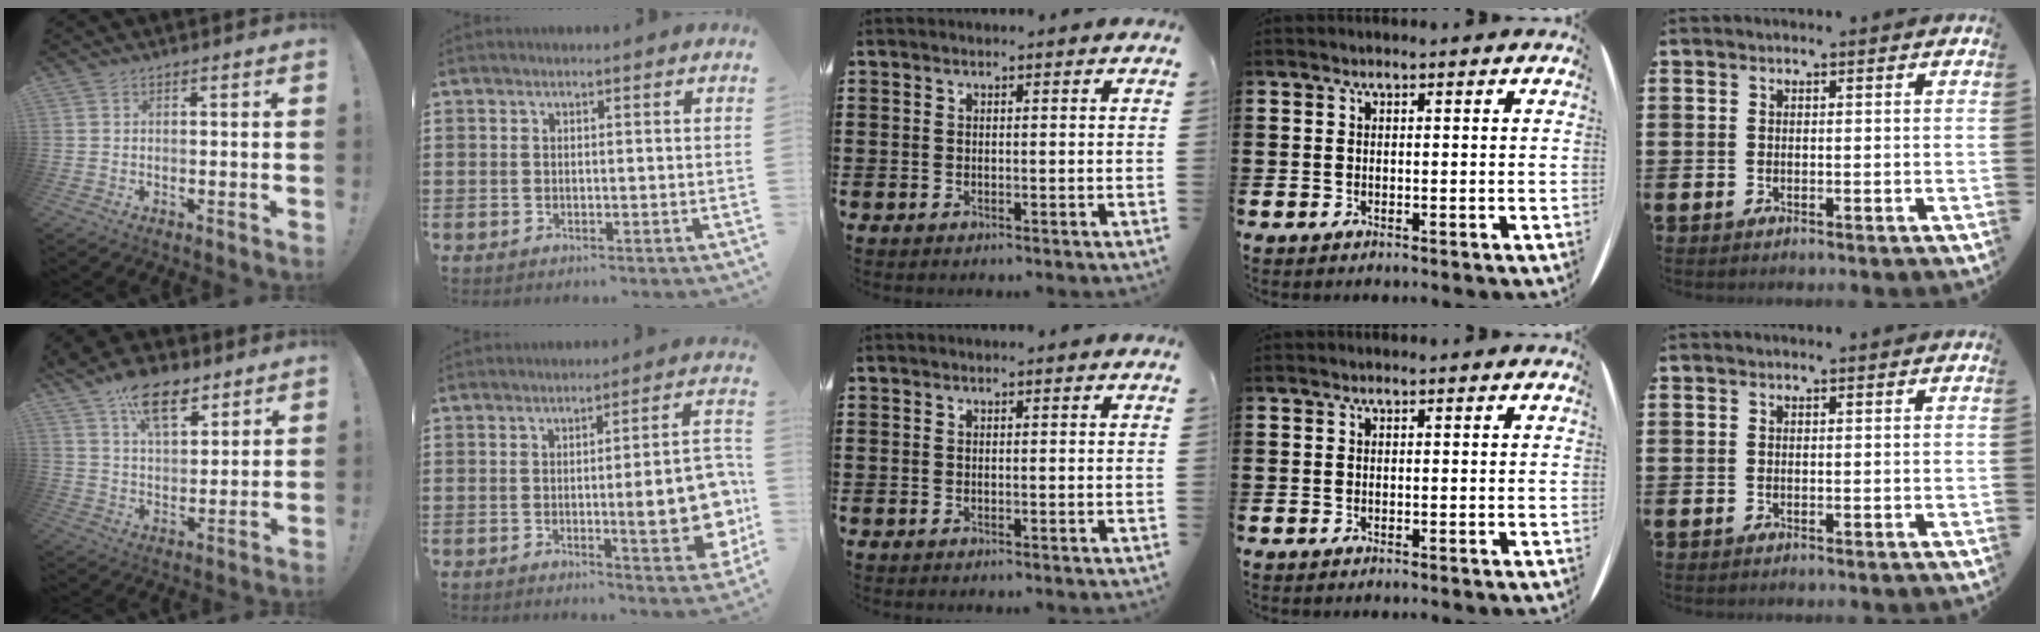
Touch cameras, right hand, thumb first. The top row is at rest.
{"thumb": {"total": 13.5, "force": [8.7, 6.9, 7.6], "torque": [-0.117, -0.043, 0.158]}, "index": {"total": 11.1, "force": [-1.6, 2.4, 10.7], "torque": [-0.139, -0.013, -0.024]}}